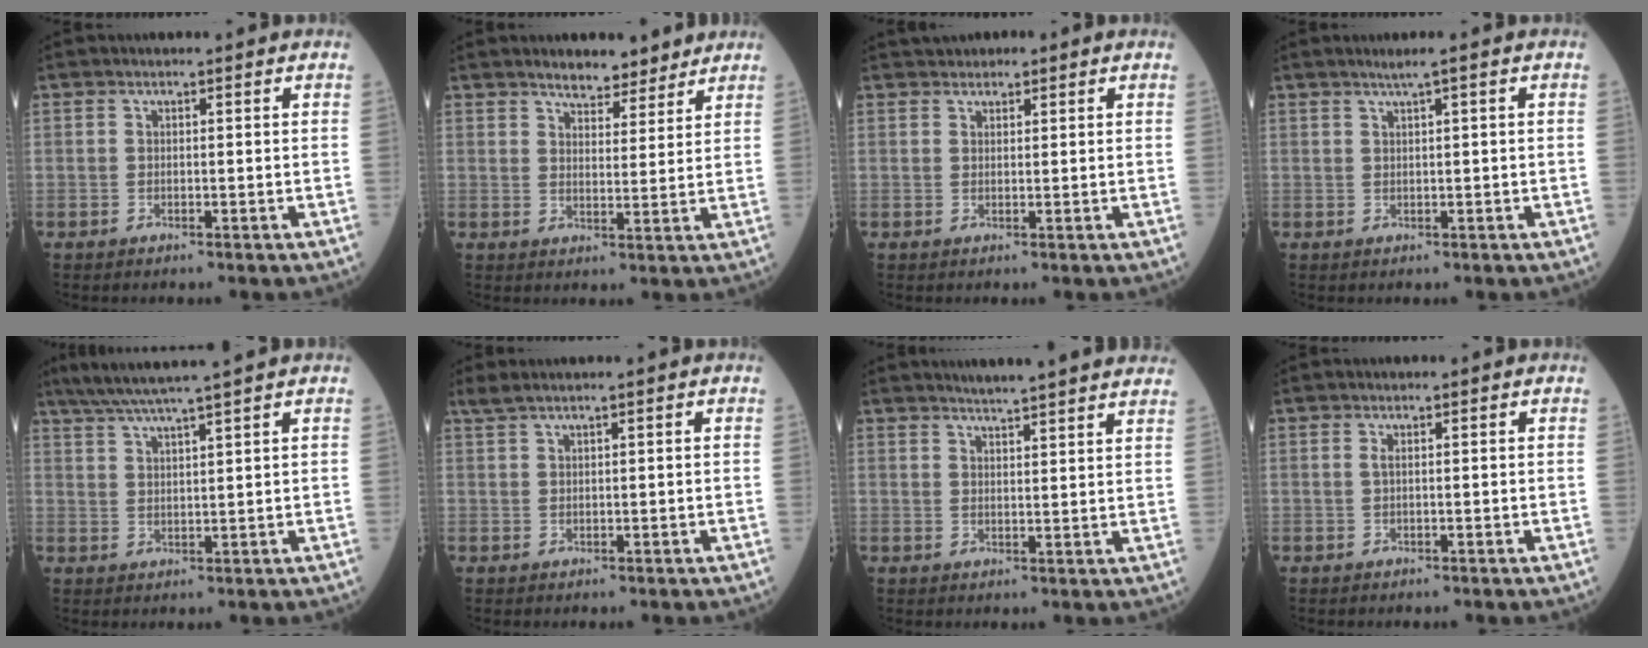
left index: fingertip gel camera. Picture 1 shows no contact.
{"total": 5.6, "force": [4.9, 2.0, 1.7], "torque": [-0.023, 0.005, 0.074]}
{"total": 2.3, "force": [1.9, 1.2, 0.5], "torque": [-0.006, 0.021, 0.025]}
{"total": 1.6, "force": [0.9, -0.5, 1.2], "torque": [-0.026, 0.001, 0.023]}
{"total": 9.7, "force": [8.1, -1.1, 5.1], "torque": [-0.084, 0.025, 0.127]}
{"total": 2.1, "force": [1.8, -0.3, 1.1], "torque": [-0.025, 0.021, 0.039]}
{"total": 12.6, "force": [11.5, 0.3, 5.1], "torque": [-0.068, 0.007, 0.132]}
{"total": 0.6, "force": [0.2, -0.1, 0.6], "torque": [-0.017, 0.000, 0.001]}